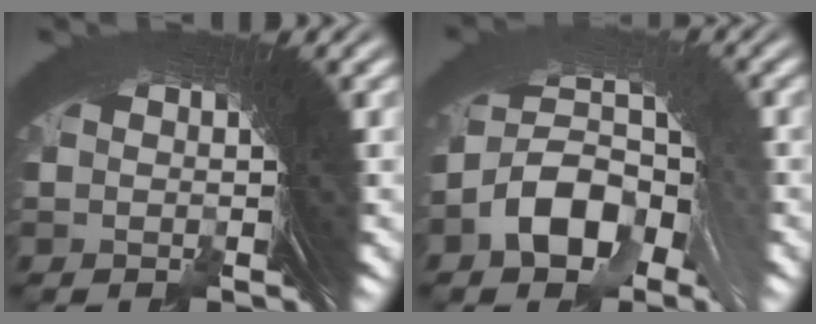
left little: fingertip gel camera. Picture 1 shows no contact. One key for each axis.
{"total": 5.6, "fx": 0.2, "fy": 3.3, "fz": 4.5, "tx": -0.107, "ty": -0.009, "tz": 0.014}